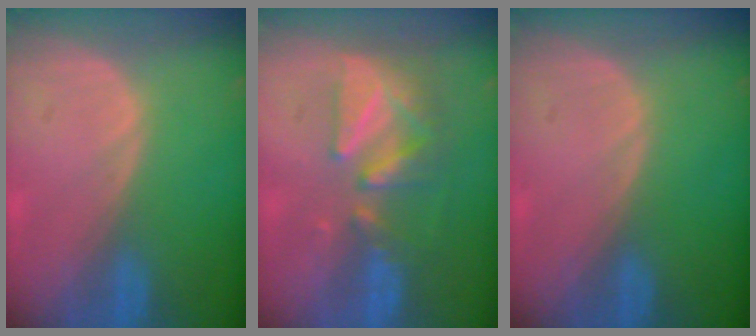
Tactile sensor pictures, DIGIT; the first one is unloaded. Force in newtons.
{"total": 8.6, "press": 7.7, "slide": 4.0}
{"total": 0.0}